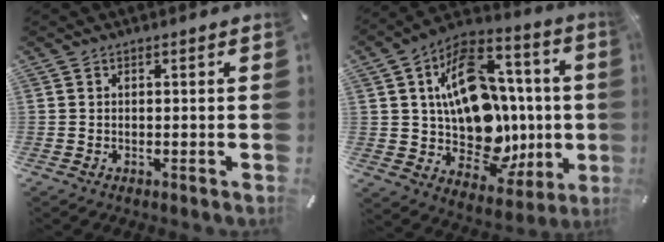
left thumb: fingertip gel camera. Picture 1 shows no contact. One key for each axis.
{"total": 21.6, "fx": 1.0, "fy": 15.6, "fz": 14.9, "tx": -0.250, "ty": -0.028, "tz": 0.029}